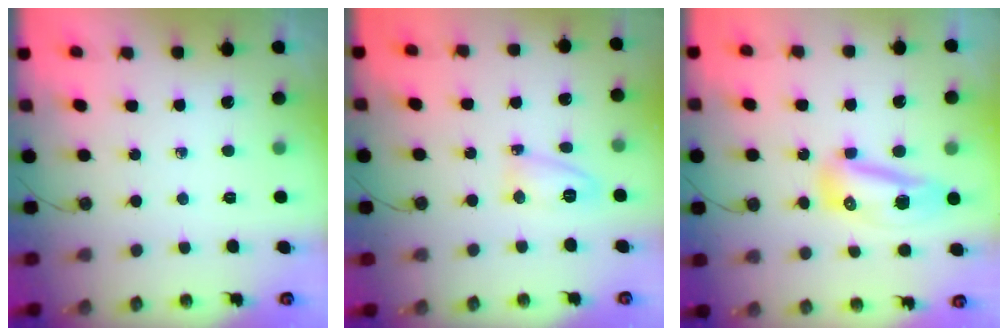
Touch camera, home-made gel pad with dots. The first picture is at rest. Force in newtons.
{"total": 5.7, "press": 5.7, "slide": 0.6}
{"total": 10.2, "press": 9.9, "slide": 2.4}